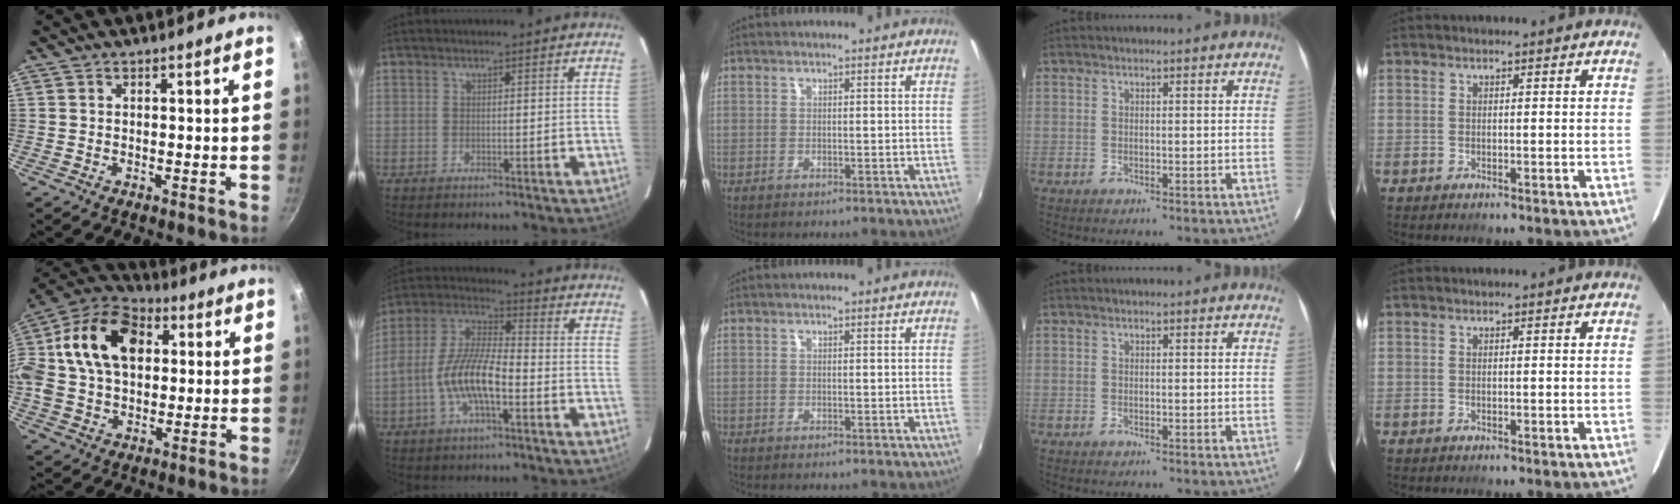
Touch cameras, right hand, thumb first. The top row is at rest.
{"thumb": {"total": 19.7, "force": [3.7, 13.8, 13.5], "torque": [-0.232, 0.026, 0.047]}, "index": {"total": 11.8, "force": [-4.1, 4.1, 10.3], "torque": [-0.218, 0.005, -0.079]}}